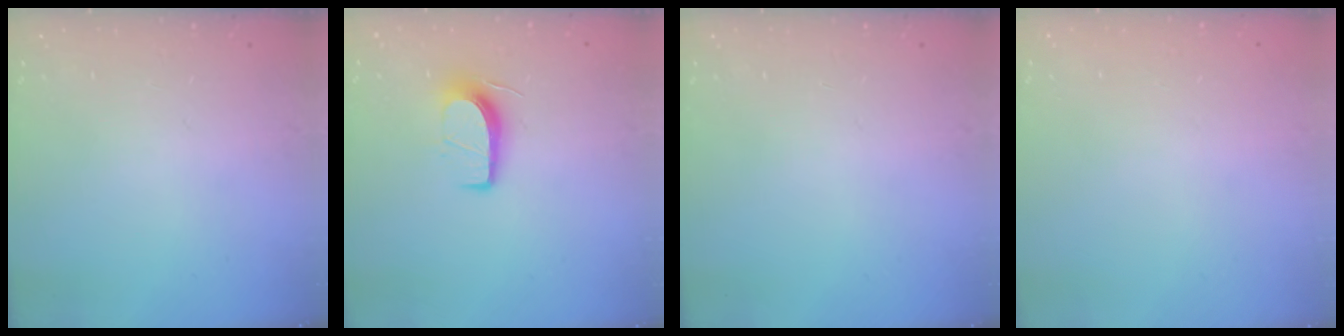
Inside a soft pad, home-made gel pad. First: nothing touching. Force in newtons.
{"total": 8.0, "press": 7.9, "slide": 1.0}
{"total": 0.0}
{"total": 0.0}